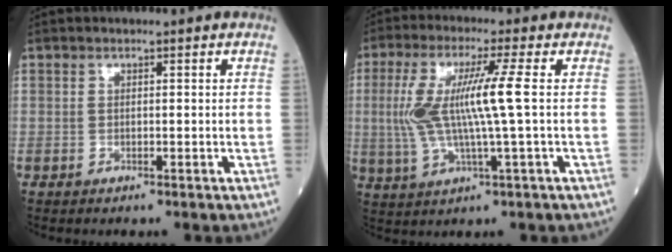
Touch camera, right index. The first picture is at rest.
{"total": 10.2, "force": [0.8, -0.1, 10.1], "torque": [-0.222, 0.006, 0.015]}